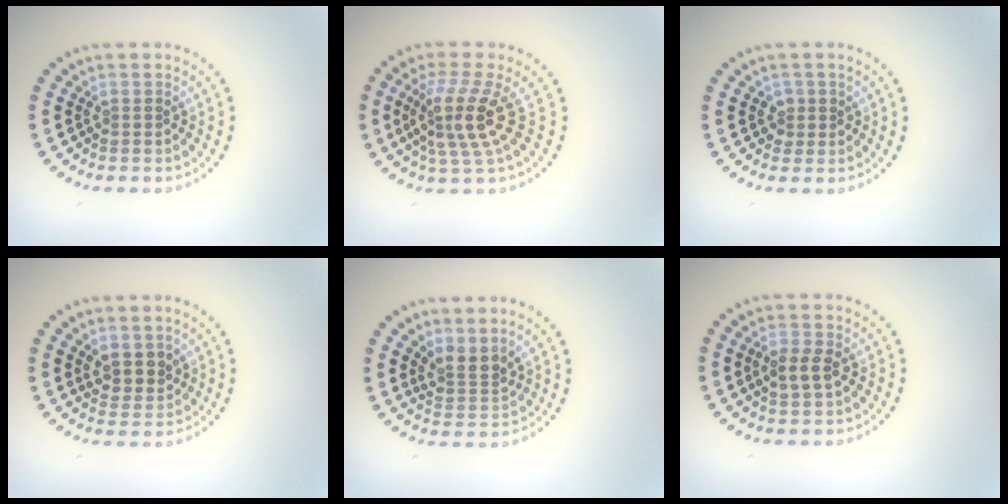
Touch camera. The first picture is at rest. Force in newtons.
{"total": 4.4, "press": 3.3, "slide": 2.9}
{"total": 1.1, "press": 1.0, "slide": 0.5}
{"total": 2.4, "press": 2.2, "slide": 0.9}
{"total": 2.5, "press": 1.9, "slide": 1.7}
{"total": 2.4, "press": 2.3, "slide": 0.4}